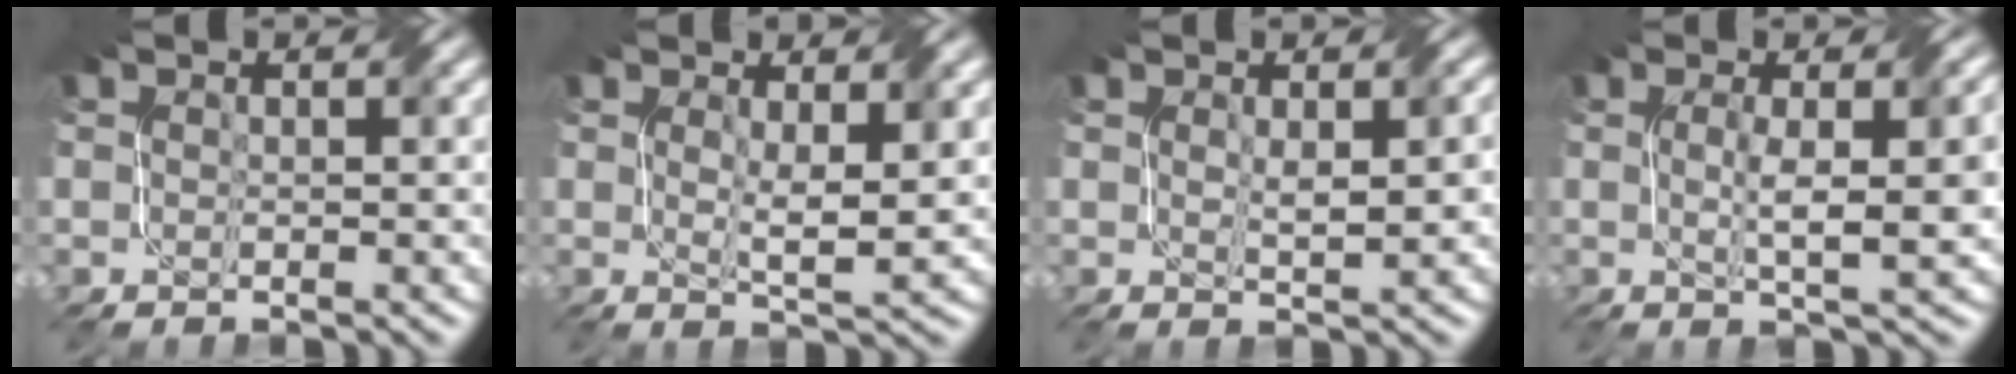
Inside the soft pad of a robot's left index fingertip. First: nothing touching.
{"total": 2.9, "force": [0.8, 0.5, 2.8], "torque": [-0.051, -0.010, 0.017]}
{"total": 2.4, "force": [0.3, 0.7, 2.2], "torque": [-0.042, -0.002, 0.010]}
{"total": 5.3, "force": [0.1, 1.0, 5.2], "torque": [-0.078, 0.002, 0.001]}